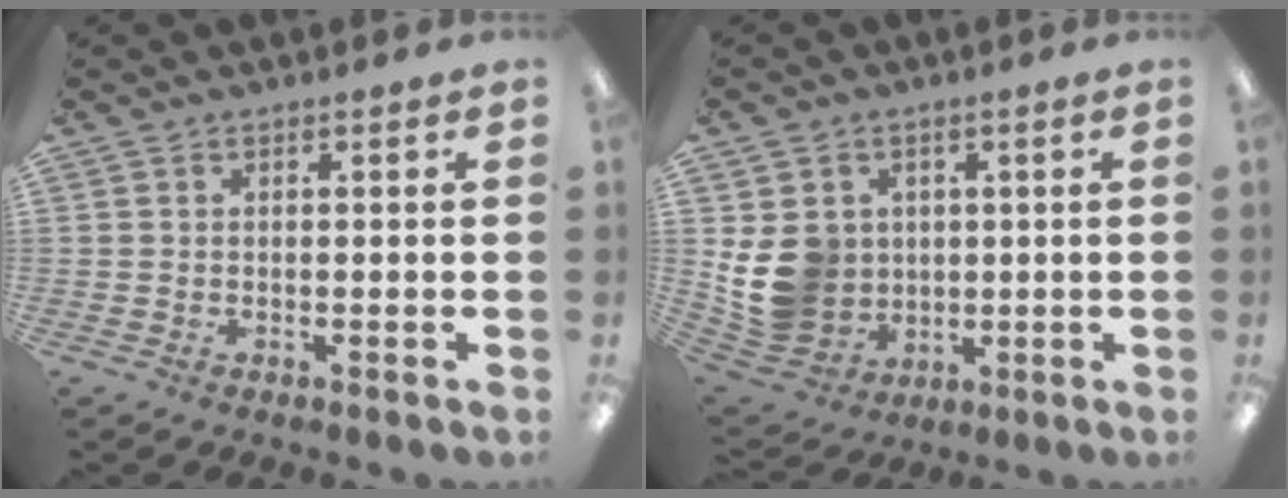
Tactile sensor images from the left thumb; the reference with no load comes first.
{"total": 10.7, "force": [1.2, 9.8, 4.0], "torque": [-0.105, -0.002, 0.033]}